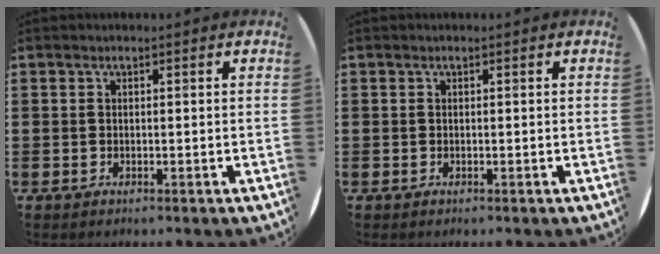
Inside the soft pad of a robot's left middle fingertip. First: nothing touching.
{"total": 0.0}